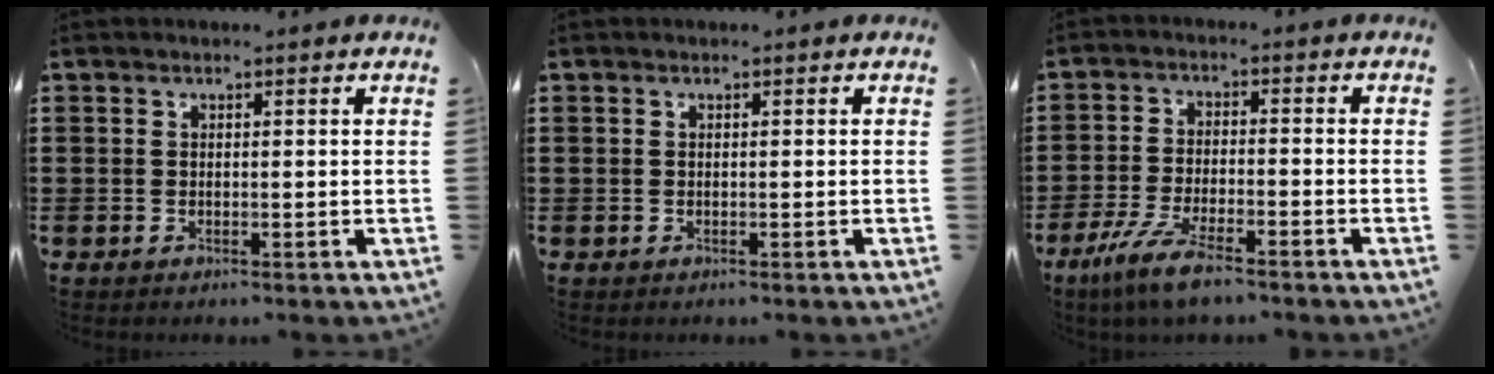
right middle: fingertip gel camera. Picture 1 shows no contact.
{"total": 0.0}
{"total": 6.7, "force": [-5.0, 0.9, 4.3], "torque": [-0.103, -0.016, -0.098]}